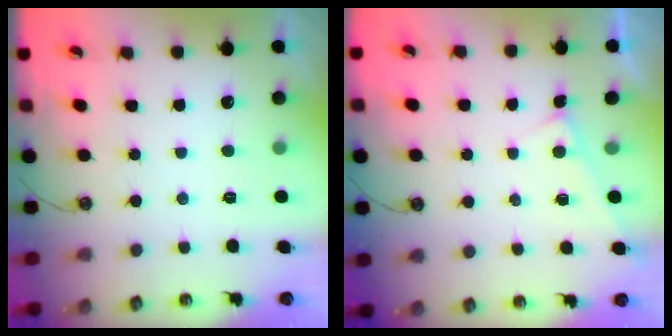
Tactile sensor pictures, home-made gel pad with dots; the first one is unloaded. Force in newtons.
{"total": 2.3, "press": 2.3, "slide": 0.1}